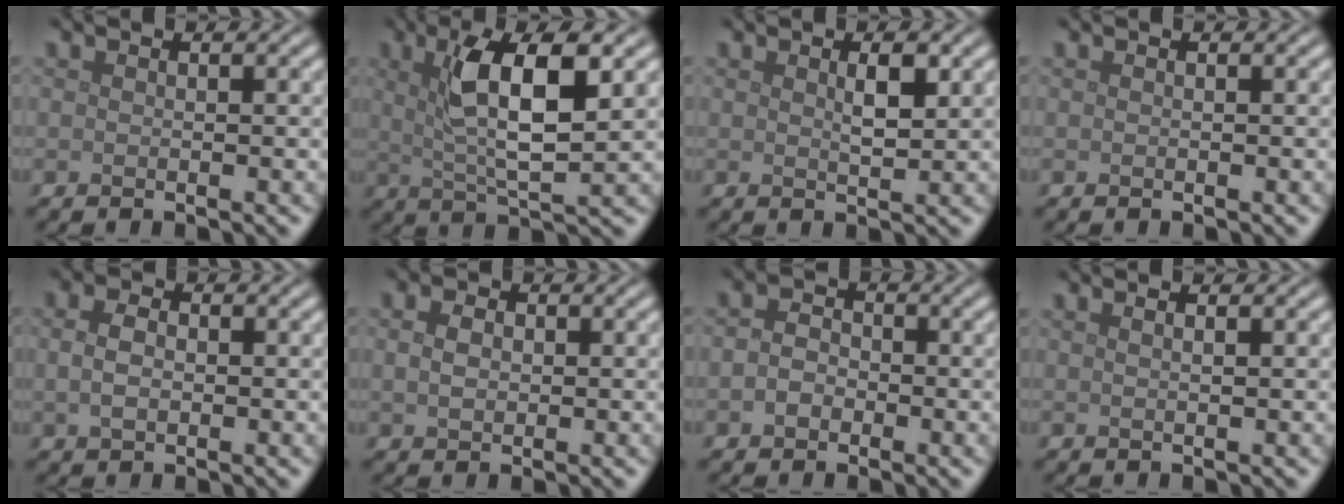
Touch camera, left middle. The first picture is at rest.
{"total": 7.4, "force": [2.3, 2.1, 6.8], "torque": [-0.120, 0.004, 0.039]}
{"total": 2.0, "force": [0.8, 0.5, 1.7], "torque": [-0.029, -0.002, 0.015]}
{"total": 0.0}
{"total": 2.4, "force": [0.1, 1.6, 1.7], "torque": [-0.038, 0.002, 0.001]}
{"total": 2.4, "force": [0.4, 1.8, 1.5], "torque": [-0.029, 0.004, 0.003]}
{"total": 2.0, "force": [-0.6, 1.6, 1.0], "torque": [-0.018, 0.001, -0.019]}
{"total": 1.0, "force": [0.5, 0.3, 0.8], "torque": [-0.007, 0.000, 0.004]}